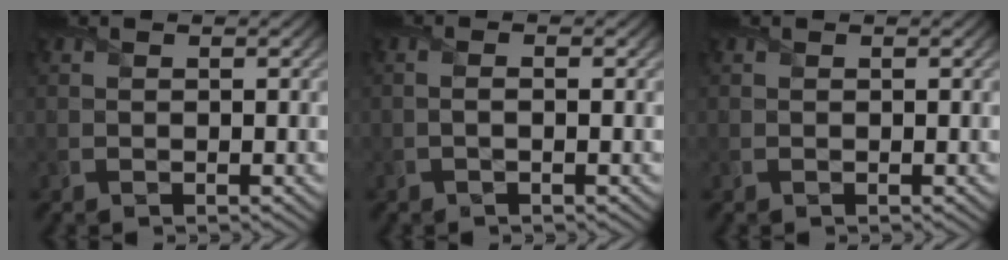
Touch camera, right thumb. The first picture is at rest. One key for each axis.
{"total": 1.0, "fx": -0.3, "fy": 0.1, "fz": 0.9, "tx": -0.019, "ty": 0.003, "tz": -0.007}
{"total": 0.0}